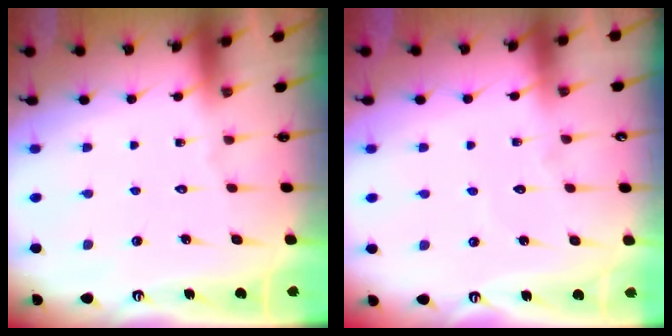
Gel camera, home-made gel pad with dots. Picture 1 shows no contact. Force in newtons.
{"total": 2.9, "press": 2.9, "slide": 0.3}